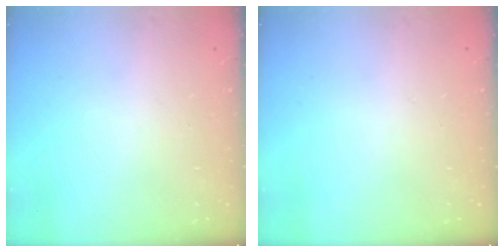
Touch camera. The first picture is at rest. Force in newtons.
{"total": 0.0}